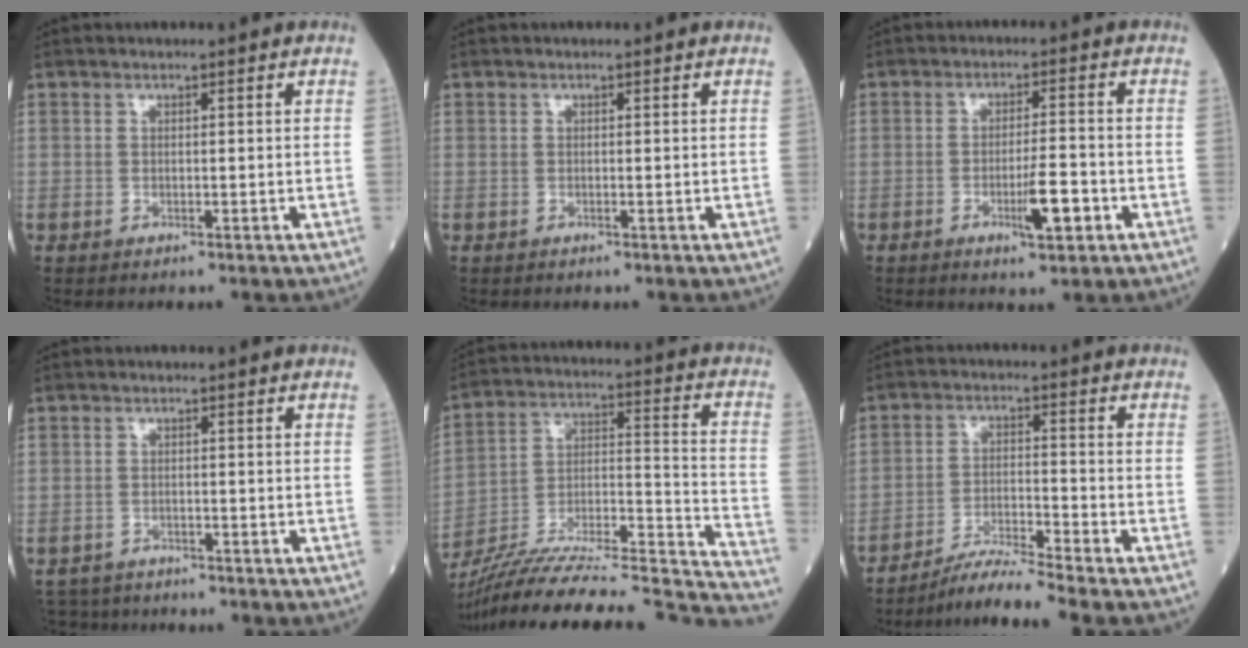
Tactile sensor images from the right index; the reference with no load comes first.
{"total": 0.0}
{"total": 5.5, "force": [-2.2, 0.7, 5.1], "torque": [-0.086, -0.003, -0.033]}
{"total": 3.5, "force": [-3.2, 1.1, -0.8], "torque": [0.012, -0.005, -0.054]}
{"total": 34.2, "force": [-31.5, 1.9, 13.2], "torque": [-0.158, -0.020, -0.459]}
{"total": 6.7, "force": [-5.9, -1.9, 2.3], "torque": [-0.048, -0.021, -0.109]}